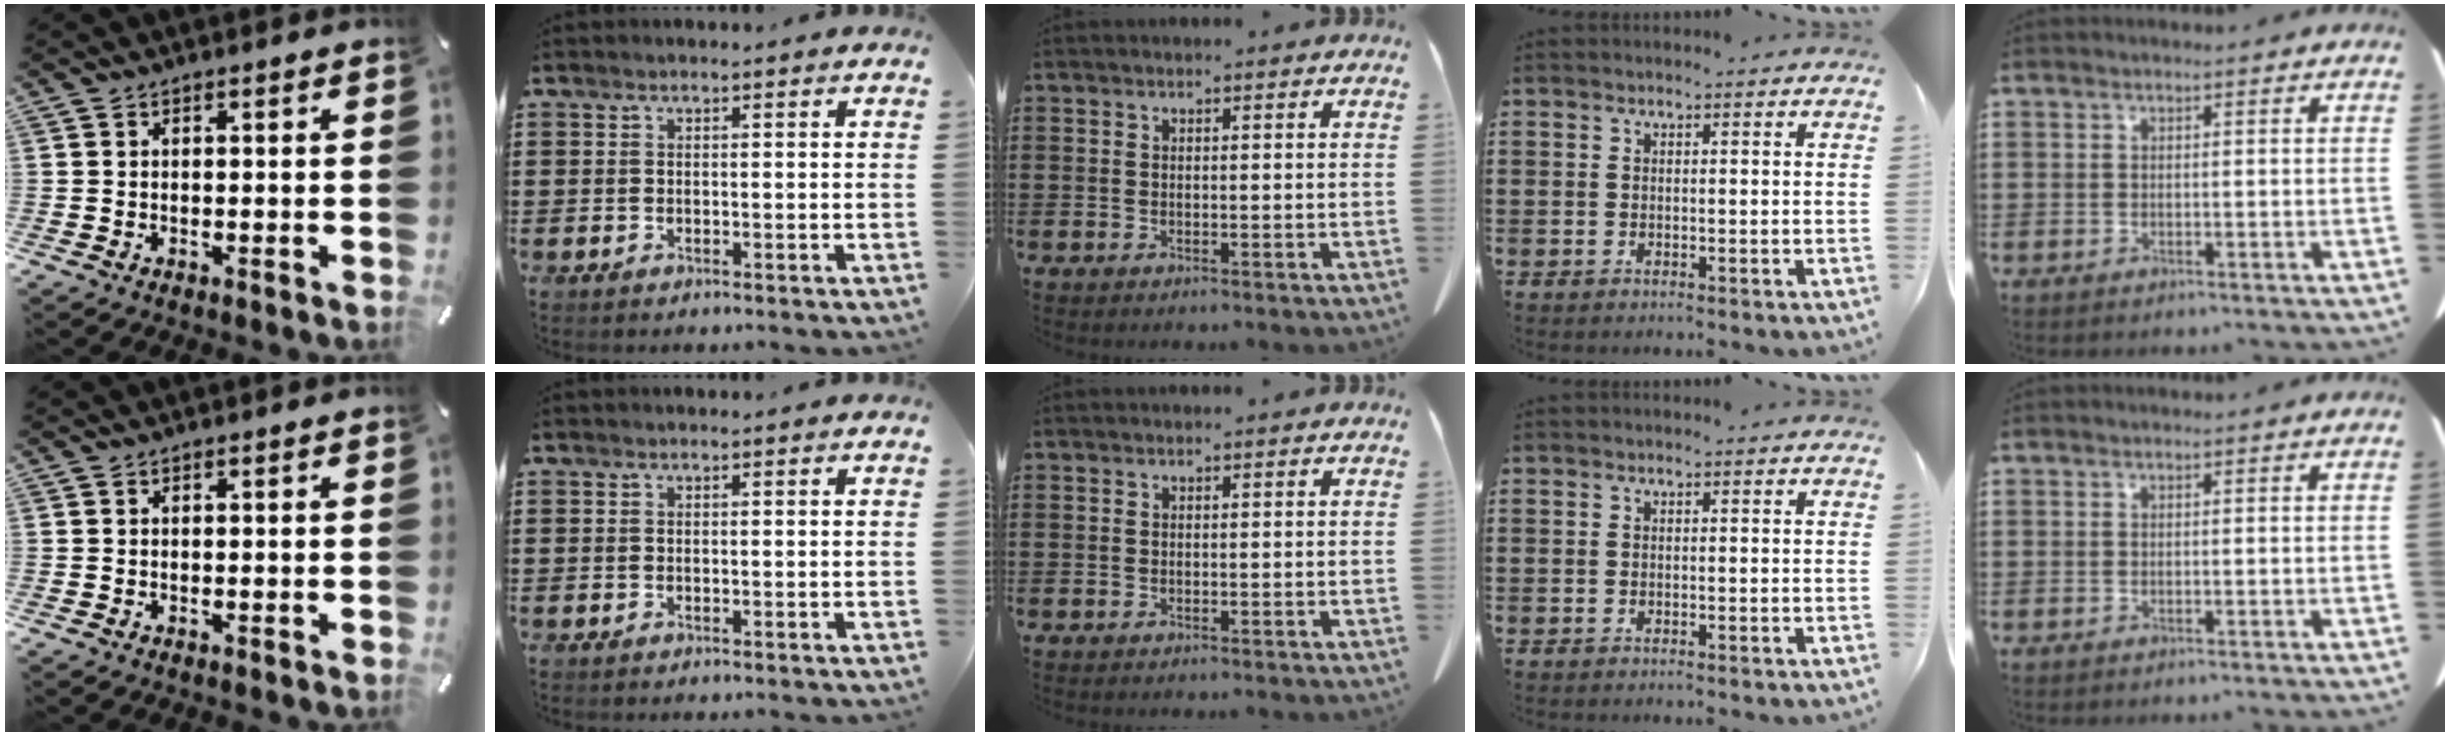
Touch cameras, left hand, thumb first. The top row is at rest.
{}